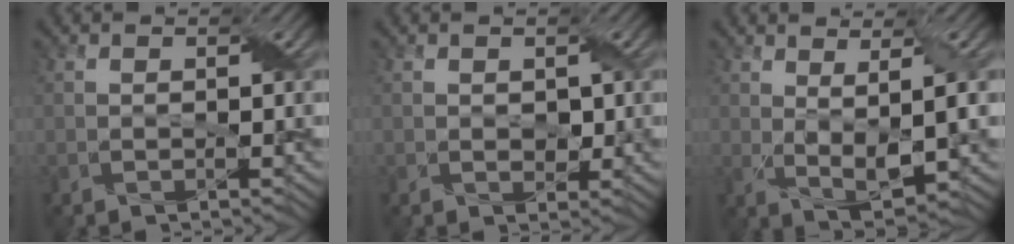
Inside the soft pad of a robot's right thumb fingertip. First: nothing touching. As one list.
[{"total": 1.2, "force": [0.1, 1.1, 0.6], "torque": [-0.012, -0.006, 0.005]}, {"total": 4.8, "force": [1.3, 1.3, 4.4], "torque": [-0.086, -0.003, 0.027]}]